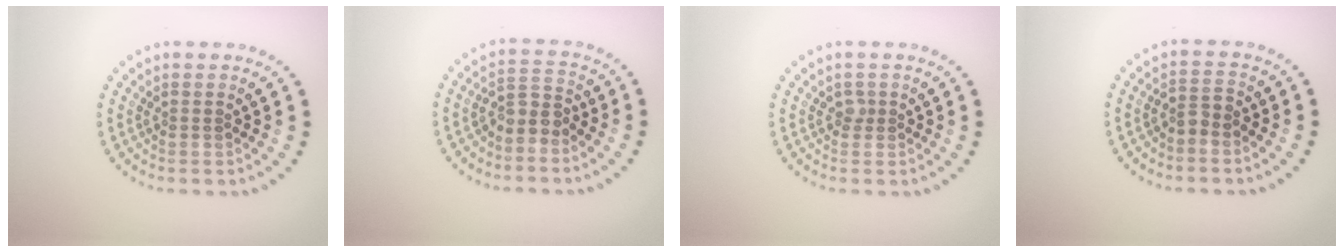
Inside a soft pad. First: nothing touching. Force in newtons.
{"total": 2.5, "press": 1.9, "slide": 1.6}
{"total": 0.8, "press": 0.5, "slide": 0.6}
{"total": 1.6, "press": 1.3, "slide": 0.9}